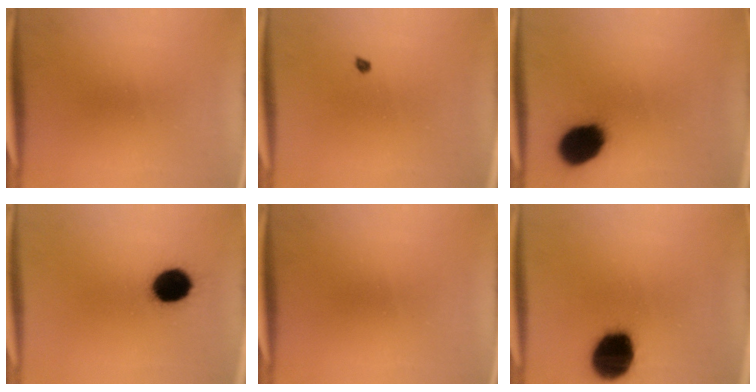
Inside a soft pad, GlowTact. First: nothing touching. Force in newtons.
{"total": 0.6}
{"total": 13.7}
{"total": 10.2}
{"total": 0.0}
{"total": 18.1}